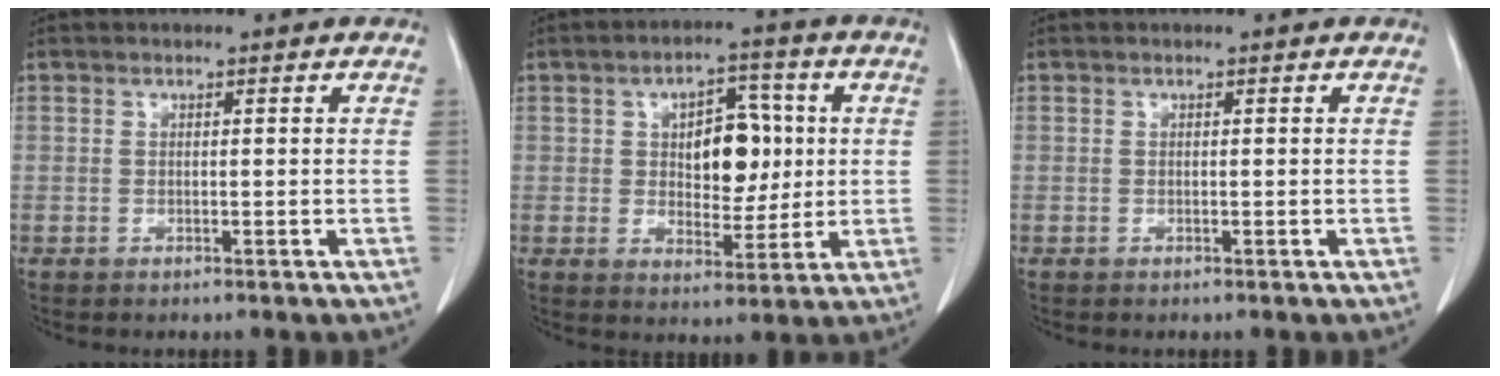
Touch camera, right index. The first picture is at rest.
{"total": 9.0, "force": [1.3, 4.9, 7.5], "torque": [-0.110, 0.015, 0.029]}
{"total": 0.0}